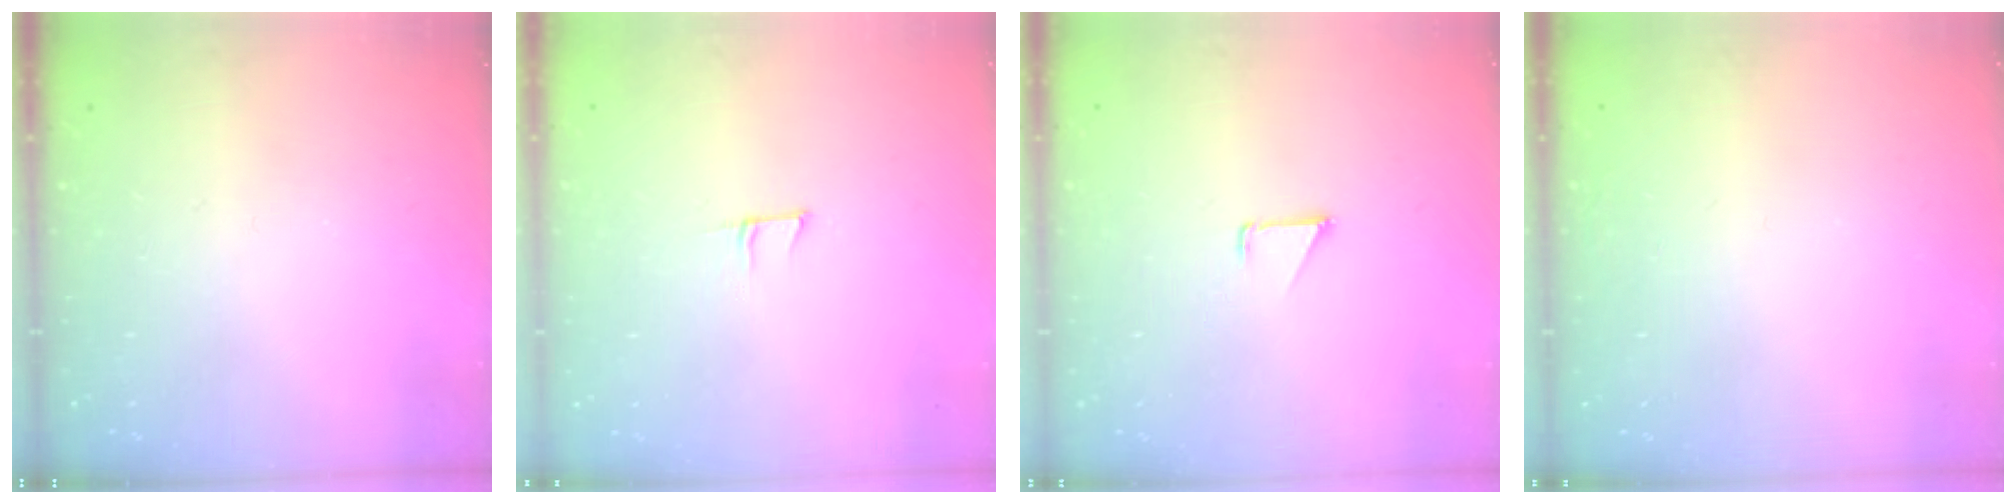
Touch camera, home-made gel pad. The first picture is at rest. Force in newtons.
{"total": 5.5, "press": 5.4, "slide": 0.8}
{"total": 0.9, "press": 0.9, "slide": 0.1}
{"total": 1.5, "press": 1.5, "slide": 0.1}